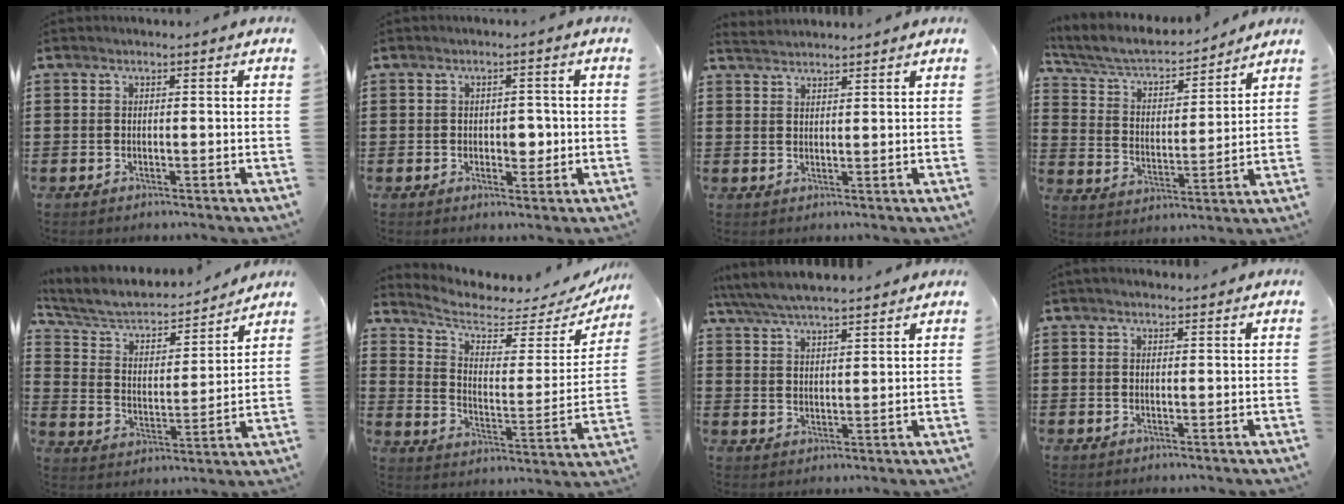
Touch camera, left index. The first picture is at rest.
{"total": 3.1, "force": [0.0, 2.0, 2.3], "torque": [-0.033, -0.001, -0.006]}
{"total": 2.3, "force": [2.3, 0.1, 0.0], "torque": [-0.007, 0.000, 0.046]}
{"total": 5.9, "force": [5.2, 1.5, 2.4], "torque": [-0.070, -0.034, 0.083]}
{"total": 5.7, "force": [4.9, 2.1, 2.2], "torque": [-0.069, -0.034, 0.077]}
{"total": 5.5, "force": [4.3, 2.2, 2.7], "torque": [-0.078, -0.030, 0.070]}
{"total": 5.4, "force": [5.1, 0.6, 1.9], "torque": [-0.054, -0.017, 0.092]}
{"total": 0.9, "force": [0.7, 0.3, 0.4], "torque": [-0.009, 0.002, 0.014]}